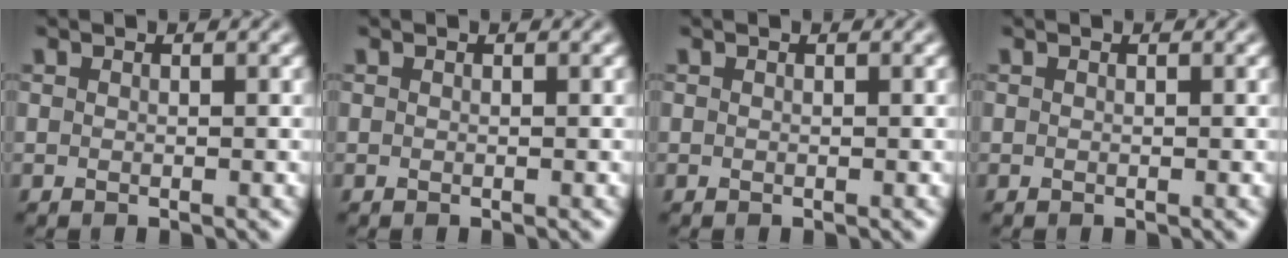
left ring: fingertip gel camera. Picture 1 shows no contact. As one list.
[{"total": 0.0}, {"total": 0.0}, {"total": 0.0}]